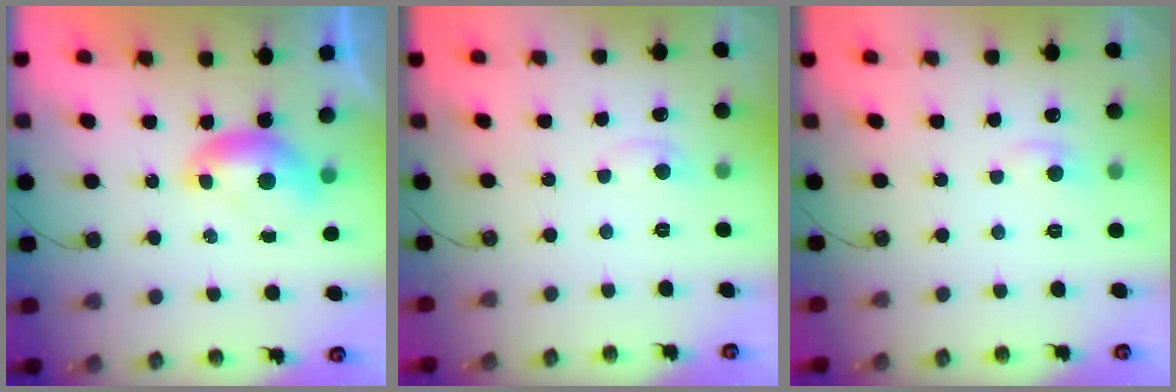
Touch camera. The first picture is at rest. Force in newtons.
{"total": 0.6, "press": 0.0, "slide": 0.6}
{"total": 1.7, "press": 1.4, "slide": 0.9}